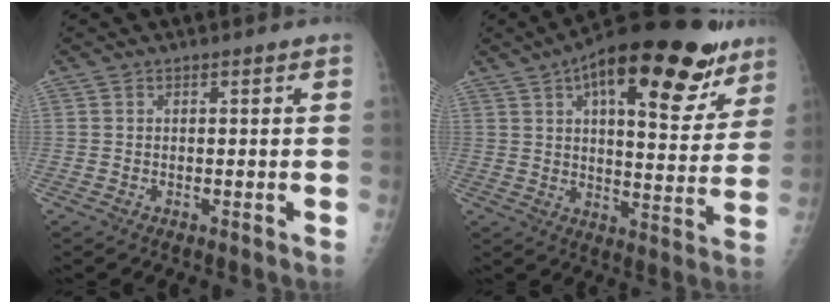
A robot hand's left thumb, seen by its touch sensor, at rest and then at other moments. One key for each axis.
{"total": 25.7, "fx": 14.9, "fy": 9.9, "fz": 18.4, "tx": -0.235, "ty": -0.029, "tz": 0.214}